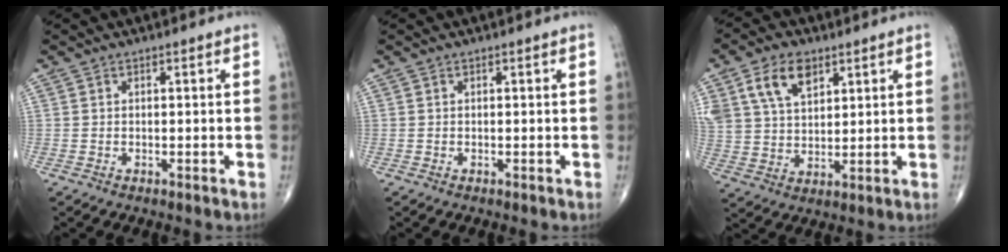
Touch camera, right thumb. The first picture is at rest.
{"total": 0.0}
{"total": 10.6, "force": [5.4, 6.4, 6.5], "torque": [-0.112, -0.014, 0.109]}